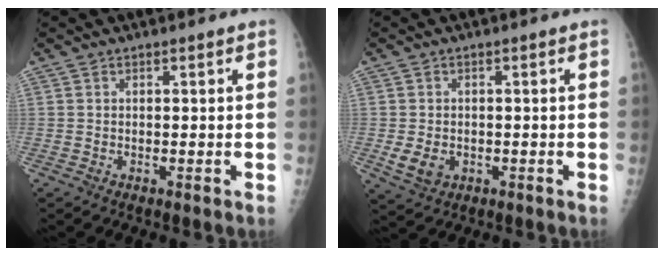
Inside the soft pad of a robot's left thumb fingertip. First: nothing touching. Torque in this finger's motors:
{"motor_torque": [0.45, 0.47, 0.33, 0.14, 0.00]}